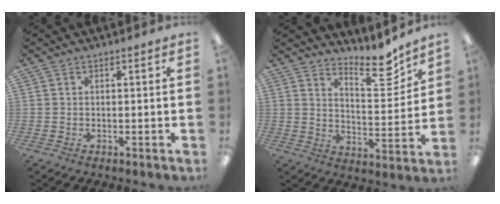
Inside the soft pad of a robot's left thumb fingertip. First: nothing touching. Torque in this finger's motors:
{"motor_torque": [0.71, -0.71, 0.36, -0.64, -0.01]}